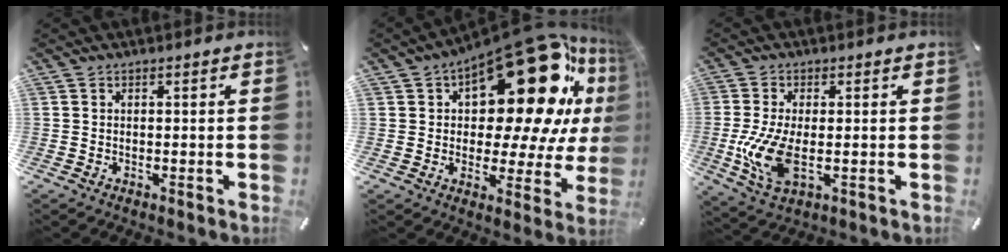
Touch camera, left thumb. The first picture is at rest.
{"total": 27.8, "force": [12.7, 12.6, 21.2], "torque": [-0.296, -0.101, 0.210]}
{"total": 10.7, "force": [-1.1, 5.1, 9.3], "torque": [-0.220, -0.024, -0.017]}